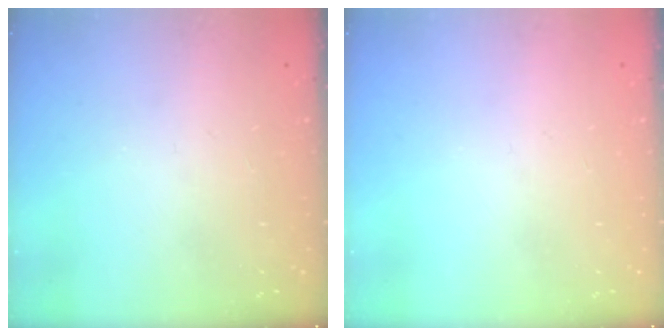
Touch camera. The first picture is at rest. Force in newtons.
{"total": 0.0}